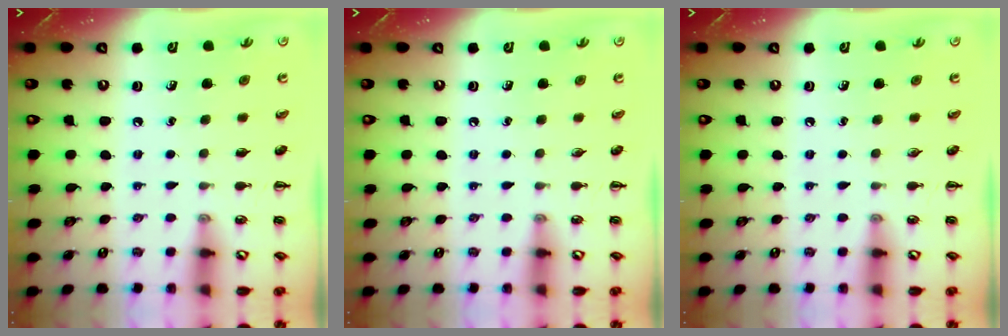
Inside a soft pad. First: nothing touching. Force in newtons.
{"total": 0.0}
{"total": 0.0}